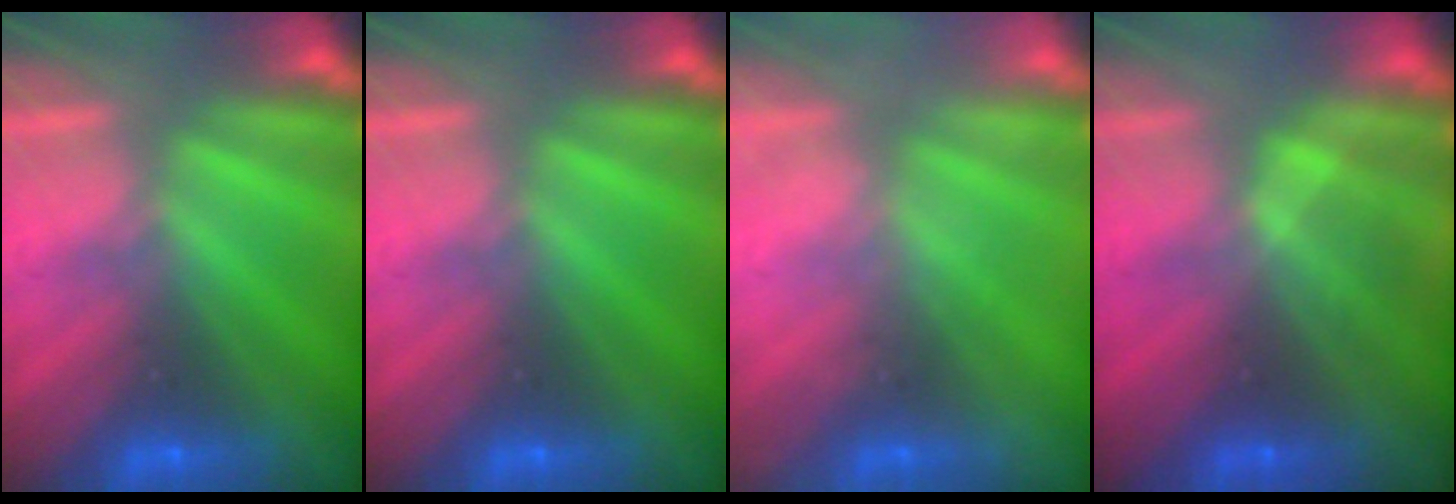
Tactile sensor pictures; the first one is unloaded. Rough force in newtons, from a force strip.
{"total": 0.0}
{"total": 2.3}
{"total": 1.7}